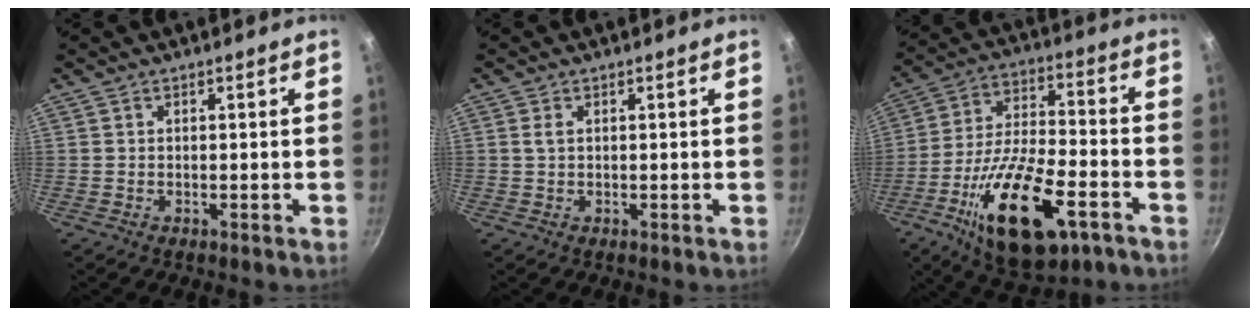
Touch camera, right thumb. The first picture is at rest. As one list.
[{"total": 1.3, "force": [0.3, 0.7, 1.0], "torque": [-0.021, 0.000, 0.006]}, {"total": 21.9, "force": [-9.8, 9.1, 17.3], "torque": [-0.298, 0.027, -0.164]}]